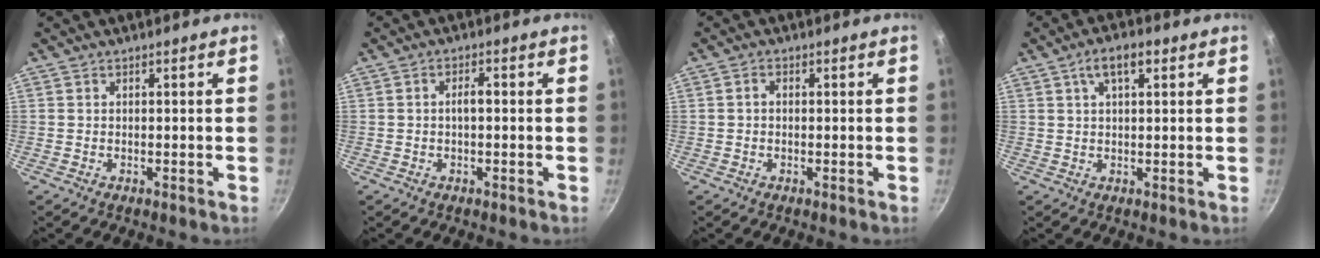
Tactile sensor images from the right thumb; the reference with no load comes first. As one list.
[{"total": 2.2, "force": [-0.2, 0.9, 2.0], "torque": [-0.032, 0.011, -0.003]}, {"total": 1.3, "force": [0.0, 1.0, 0.8], "torque": [-0.015, 0.007, -0.001]}, {"total": 5.6, "force": [2.4, 2.4, 4.4], "torque": [-0.072, 0.007, 0.039]}]